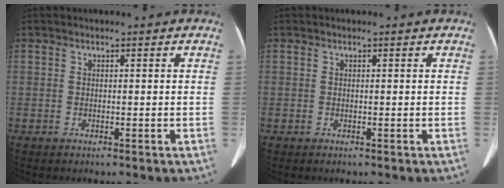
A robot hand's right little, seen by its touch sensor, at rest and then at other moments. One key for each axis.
{"total": 0.0}